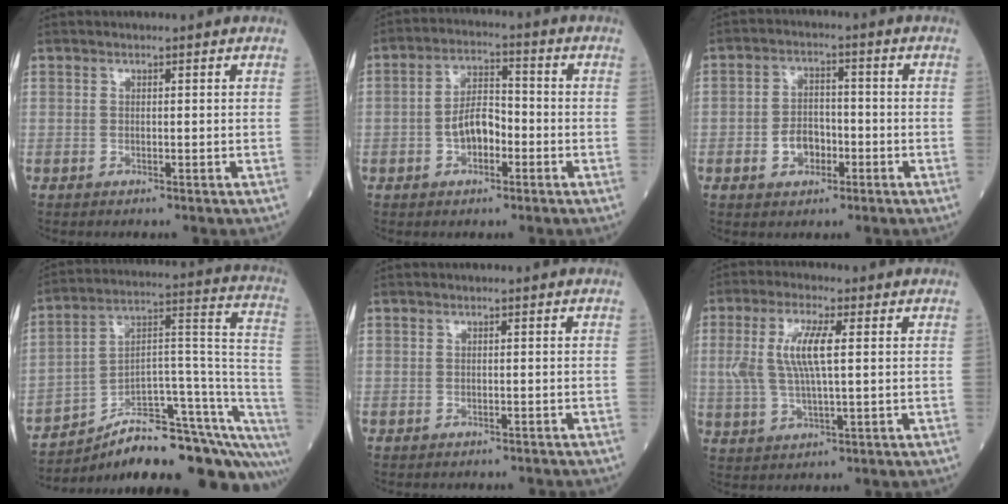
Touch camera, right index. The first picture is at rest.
{"total": 5.9, "force": [-1.7, 3.1, 4.8], "torque": [-0.094, 0.017, -0.033]}
{"total": 5.0, "force": [-1.8, 3.4, 3.2], "torque": [-0.060, 0.010, -0.028]}
{"total": 24.9, "force": [-19.2, 6.0, 14.6], "torque": [-0.124, 0.047, -0.276]}
{"total": 3.1, "force": [-2.7, 1.3, 0.6], "torque": [-0.008, -0.001, -0.033]}
{"total": 7.8, "force": [1.5, 1.7, 7.5], "torque": [-0.170, 0.011, 0.032]}